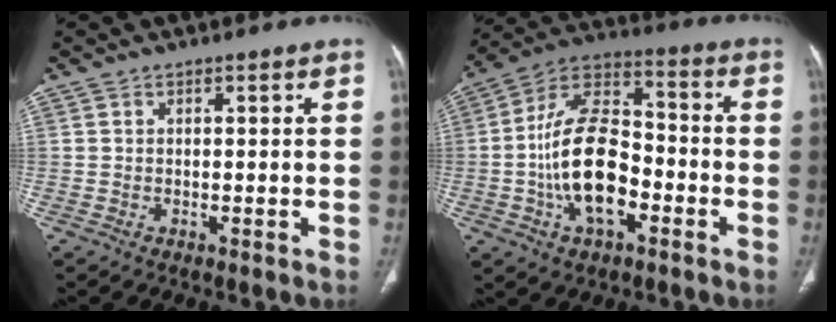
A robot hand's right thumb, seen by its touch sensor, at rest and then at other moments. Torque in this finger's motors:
{"motor_torque": [0.37, 0.40, 1.41, 0.13, 0.59]}